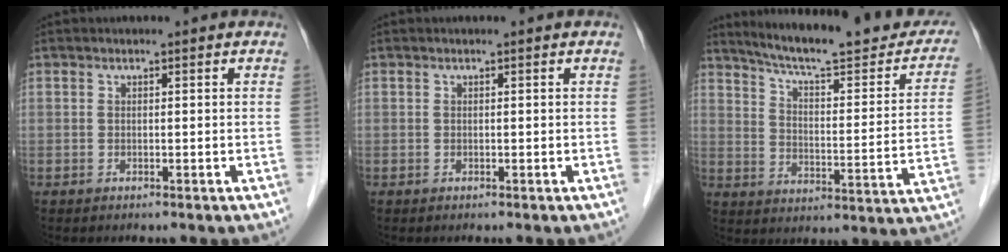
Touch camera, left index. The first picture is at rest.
{"total": 0.0}
{"total": 23.0, "force": [19.7, 3.4, 11.3], "torque": [-0.160, -0.036, 0.257]}